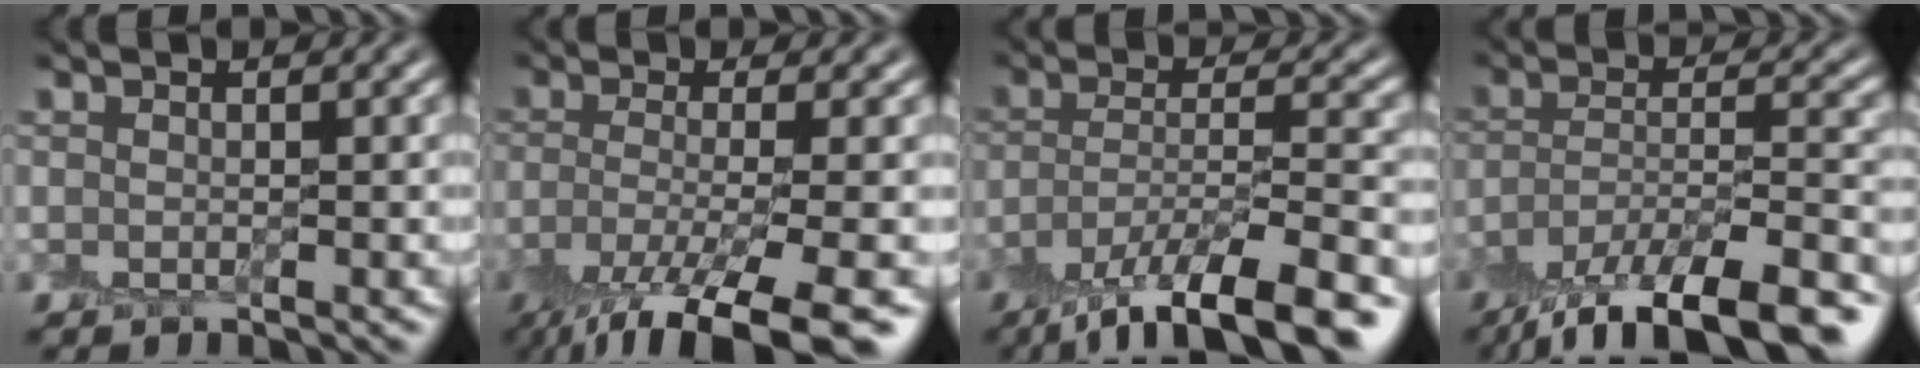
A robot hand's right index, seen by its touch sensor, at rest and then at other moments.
{"total": 9.9, "force": [-5.5, 2.6, 7.8], "torque": [-0.122, -0.020, -0.101]}
{"total": 11.2, "force": [-7.1, 3.5, 8.0], "torque": [-0.135, -0.010, -0.120]}
{"total": 12.4, "force": [-8.9, 4.0, 7.6], "torque": [-0.142, -0.008, -0.143]}